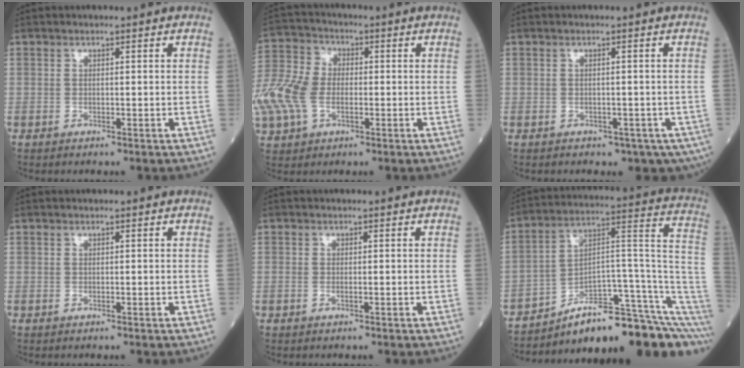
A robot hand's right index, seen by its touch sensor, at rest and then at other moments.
{"total": 13.7, "force": [-2.5, 9.1, 9.9], "torque": [-0.253, 0.012, -0.047]}
{"total": 4.3, "force": [-2.4, 2.9, 2.0], "torque": [-0.014, 0.001, -0.026]}
{"total": 0.0}
{"total": 0.5, "force": [-0.2, 0.2, 0.5], "torque": [-0.012, -0.004, -0.004]}
{"total": 19.1, "force": [-14.0, 3.9, 12.3], "torque": [-0.107, 0.071, -0.203]}